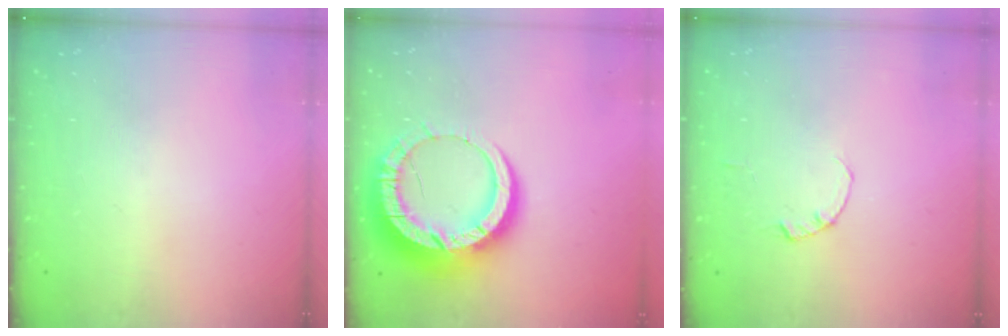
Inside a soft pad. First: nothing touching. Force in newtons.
{"total": 16.0, "press": 15.9, "slide": 1.7}
{"total": 0.0}